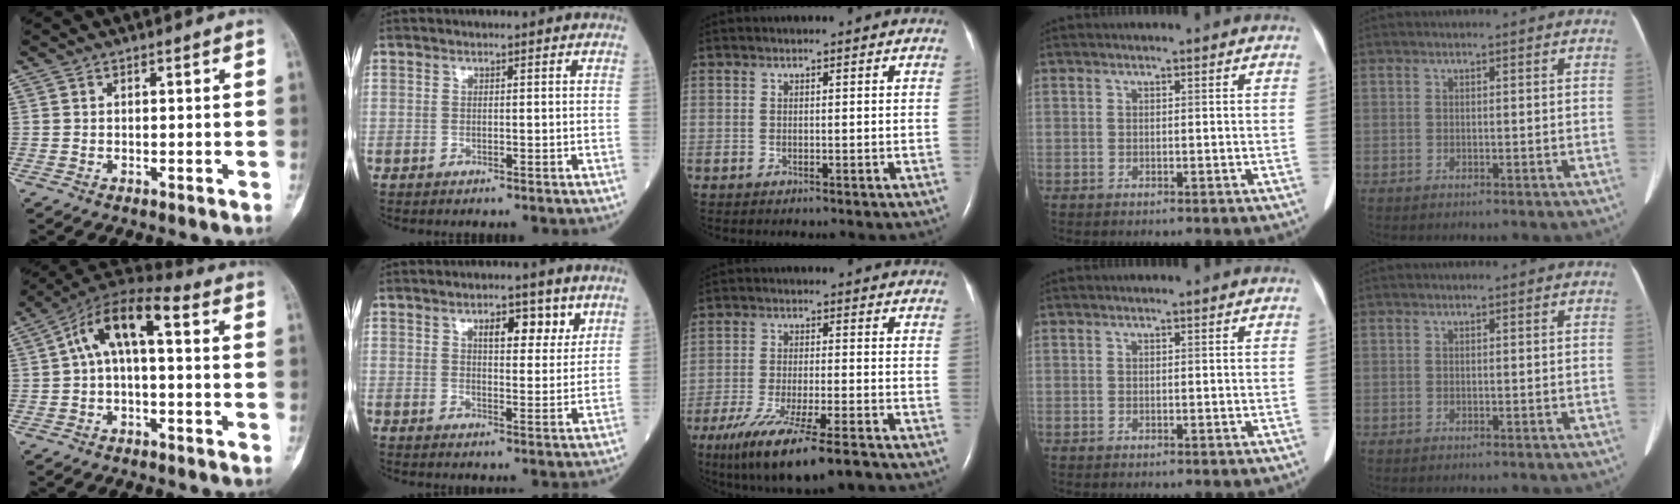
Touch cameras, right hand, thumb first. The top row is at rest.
{"thumb": {"total": 11.1, "force": [1.4, 4.7, 10.0], "torque": [-0.176, 0.048, 0.013]}, "index": {"total": 5.9, "force": [3.2, 2.4, 4.3], "torque": [-0.058, 0.004, 0.045]}, "middle": {"total": 13.5, "force": [-9.5, 1.3, 9.6], "torque": [-0.173, -0.040, -0.158]}}